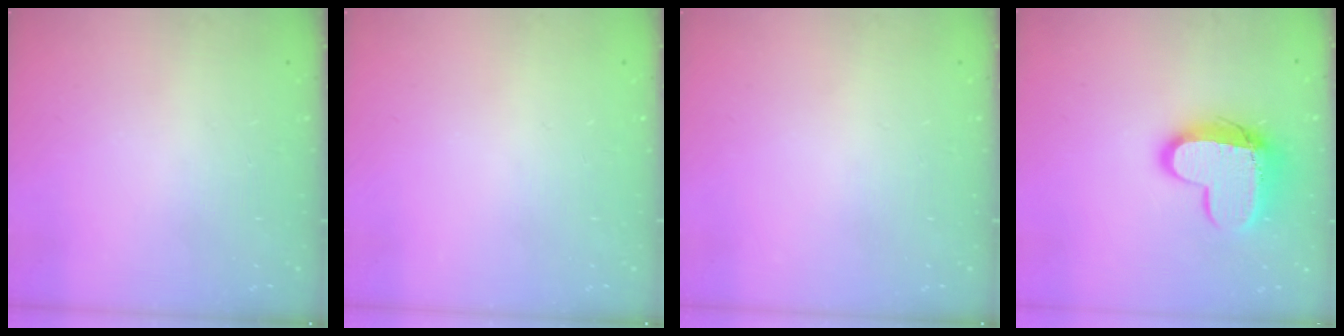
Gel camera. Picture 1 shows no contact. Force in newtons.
{"total": 0.0}
{"total": 0.0}
{"total": 12.7, "press": 12.7, "slide": 0.9}